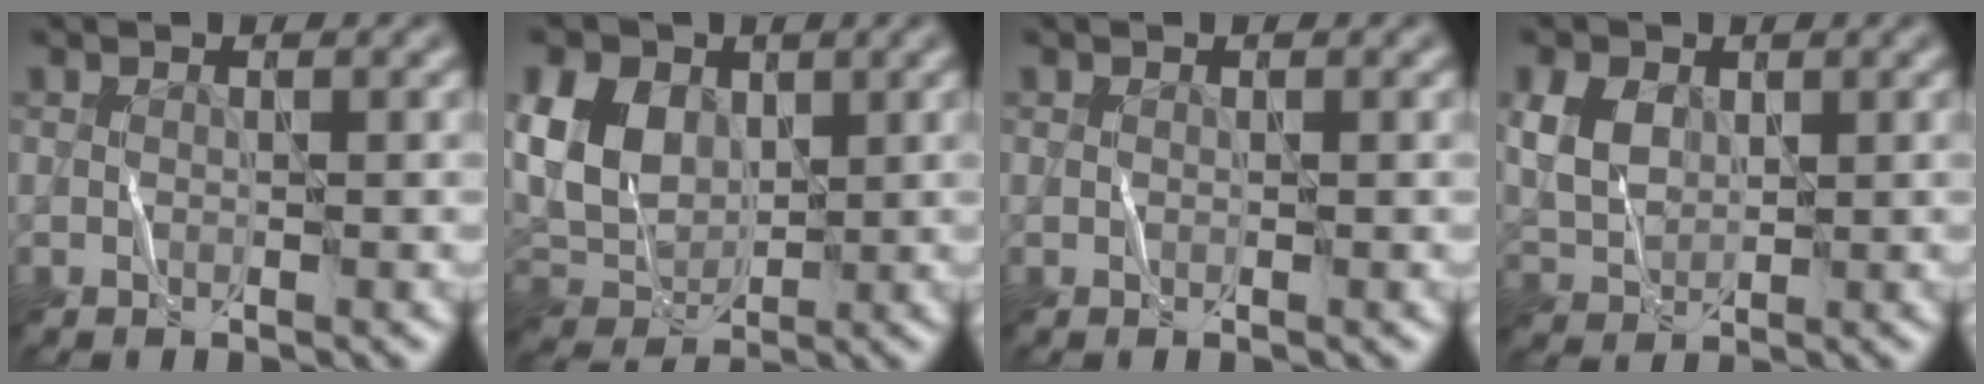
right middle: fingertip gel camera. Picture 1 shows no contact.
{"total": 5.7, "force": [1.9, 4.4, 3.2], "torque": [-0.087, 0.007, 0.036]}
{"total": 0.0}
{"total": 3.0, "force": [1.2, 2.3, 1.5], "torque": [-0.052, 0.005, 0.028]}